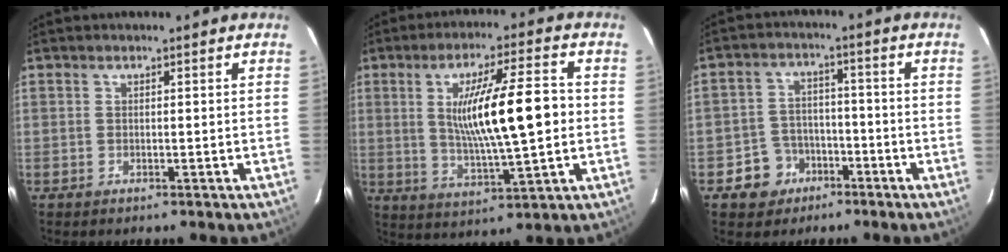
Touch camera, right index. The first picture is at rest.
{"total": 13.9, "force": [0.9, 1.4, 13.8], "torque": [-0.239, 0.003, 0.020]}
{"total": 6.2, "force": [-3.1, 5.3, 1.1], "torque": [-0.017, 0.014, -0.044]}